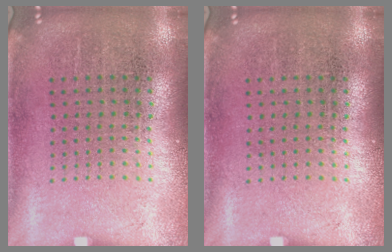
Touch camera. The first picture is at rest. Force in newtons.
{"total": 0.0}